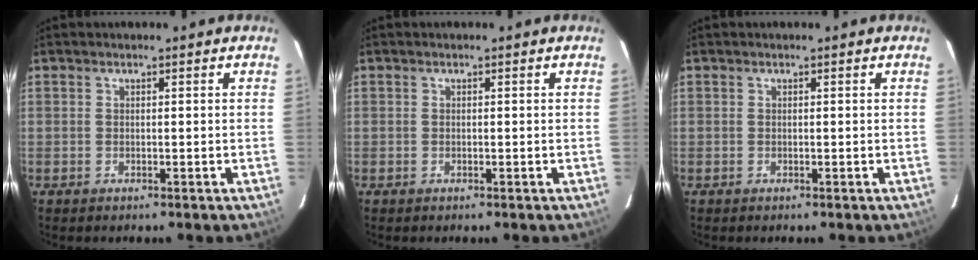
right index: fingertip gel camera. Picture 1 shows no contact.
{"total": 0.0}
{"total": 0.0}